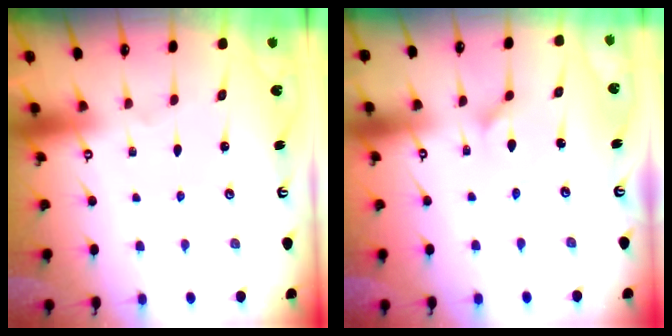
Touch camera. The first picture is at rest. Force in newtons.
{"total": 1.8, "press": 1.8, "slide": 0.3}